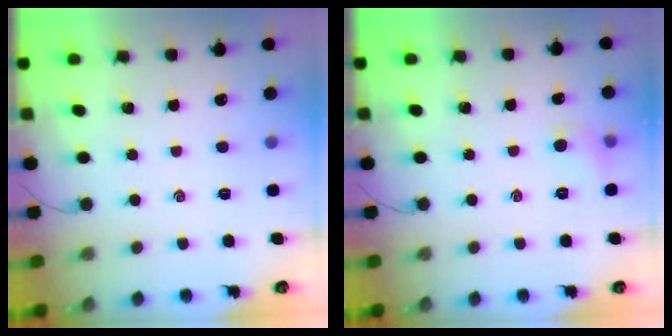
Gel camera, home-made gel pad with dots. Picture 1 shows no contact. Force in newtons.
{"total": 5.1, "press": 4.9, "slide": 1.3}